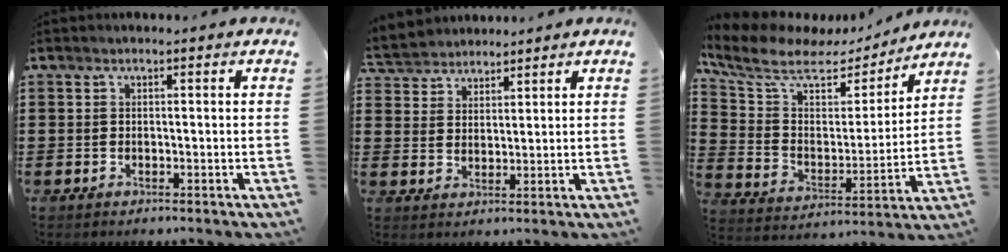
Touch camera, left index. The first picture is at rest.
{"total": 3.4, "force": [3.1, 1.2, -0.7], "torque": [-0.003, -0.007, 0.057]}
{"total": 8.5, "force": [6.7, 3.4, 3.9], "torque": [-0.111, -0.036, 0.113]}